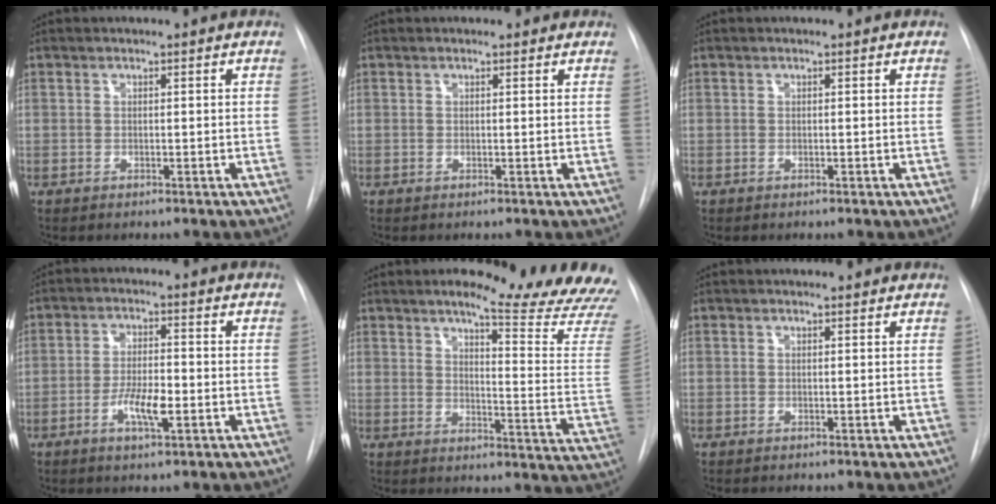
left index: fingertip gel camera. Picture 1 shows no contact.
{"total": 0.9, "force": [0.8, 0.4, 0.1], "torque": [-0.008, 0.001, 0.005]}
{"total": 0.0}
{"total": 5.5, "force": [-1.9, 1.3, 5.0], "torque": [-0.094, -0.002, -0.032]}
{"total": 19.7, "force": [17.7, 0.1, 8.7], "torque": [-0.107, -0.113, 0.199]}
{"total": 1.7, "force": [1.6, 0.4, 0.2], "torque": [-0.013, 0.006, 0.012]}